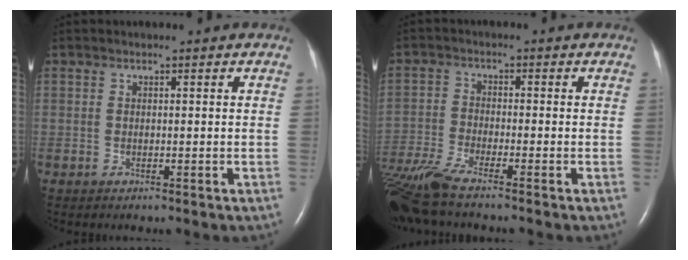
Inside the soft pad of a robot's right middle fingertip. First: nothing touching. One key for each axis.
{"total": 8.4, "fx": -7.1, "fy": -0.1, "fz": 4.6, "tx": -0.100, "ty": -0.025, "tz": -0.134}